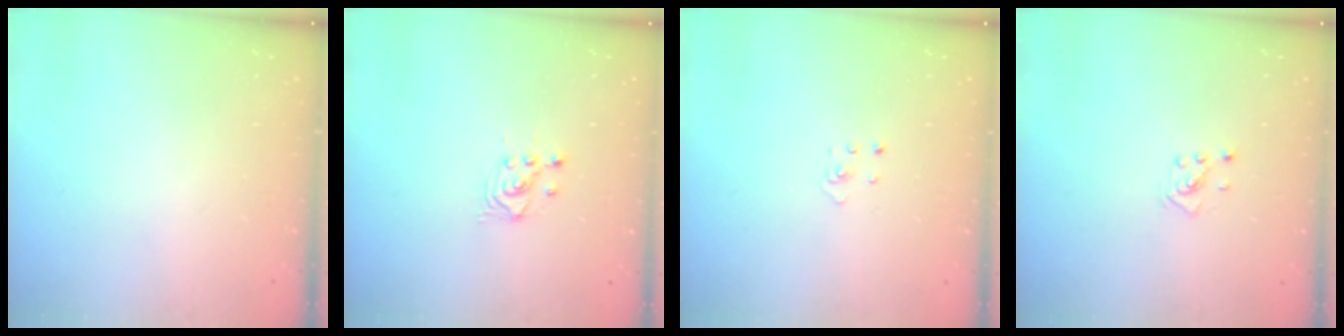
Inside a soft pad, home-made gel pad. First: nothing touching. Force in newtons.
{"total": 2.4, "press": 2.3, "slide": 0.2}
{"total": 1.9, "press": 1.9, "slide": 0.1}
{"total": 2.2, "press": 2.2, "slide": 0.6}